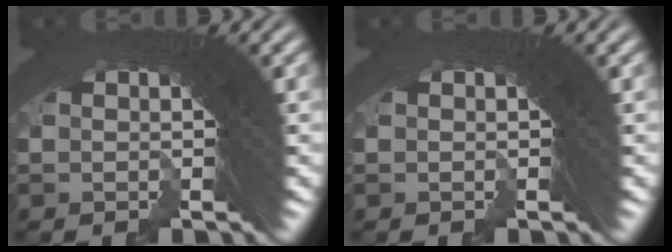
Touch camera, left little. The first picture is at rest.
{"total": 0.0}